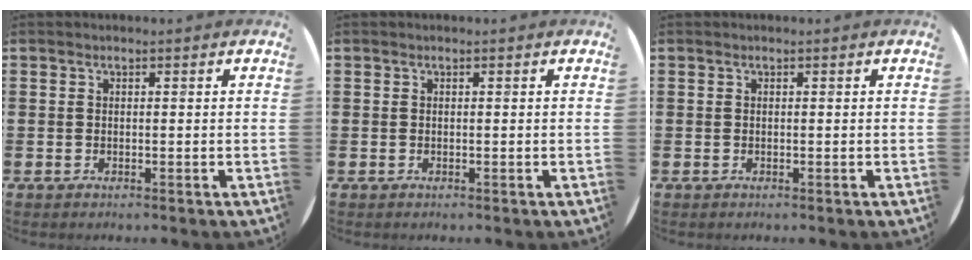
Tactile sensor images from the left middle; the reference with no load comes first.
{"total": 0.0}
{"total": 0.0}